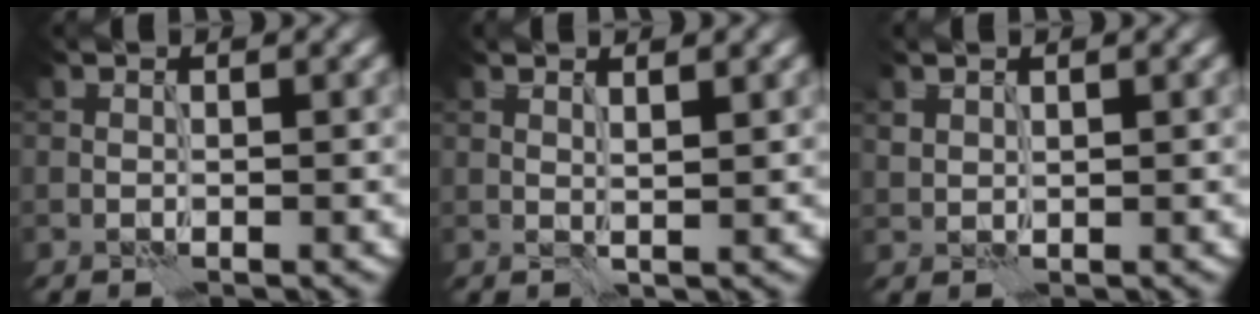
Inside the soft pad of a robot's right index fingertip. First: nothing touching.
{"total": 1.2, "force": [0.8, -0.1, 0.9], "torque": [-0.014, -0.001, 0.014]}
{"total": 1.0, "force": [0.9, 0.3, 0.2], "torque": [-0.009, -0.001, 0.021]}